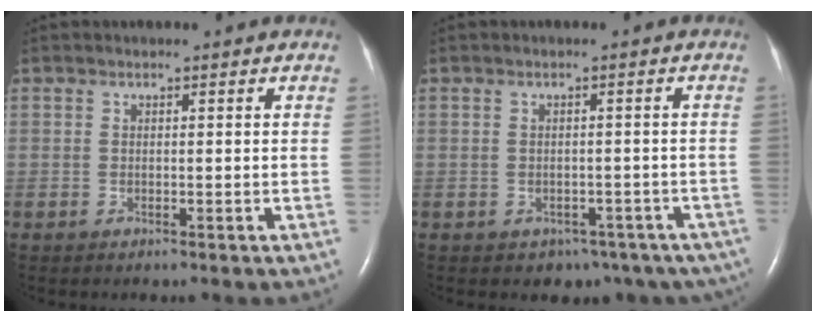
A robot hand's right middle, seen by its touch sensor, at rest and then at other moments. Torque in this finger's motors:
{"motor_torque": [-0.28, -0.14, 0.02, 0.01]}